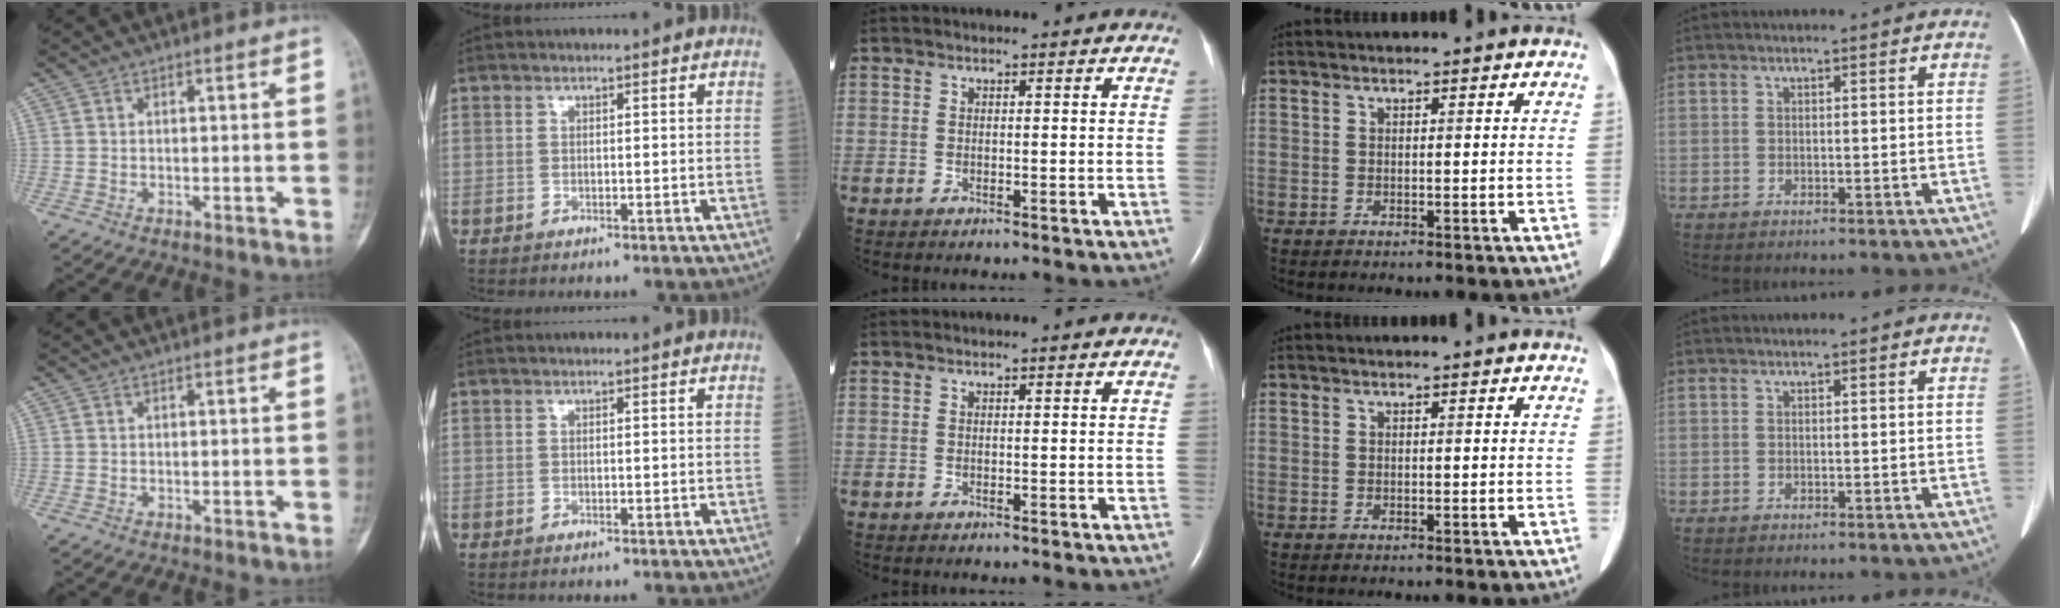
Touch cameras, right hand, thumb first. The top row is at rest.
{}